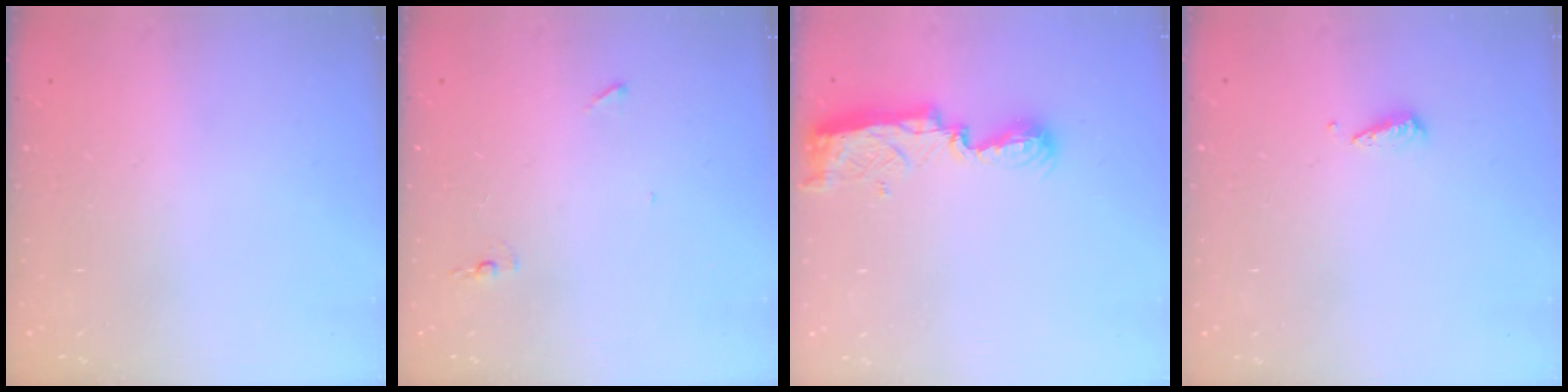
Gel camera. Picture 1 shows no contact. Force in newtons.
{"total": 4.7, "press": 4.5, "slide": 1.4}
{"total": 7.7, "press": 7.6, "slide": 0.6}
{"total": 2.9, "press": 2.9, "slide": 0.4}